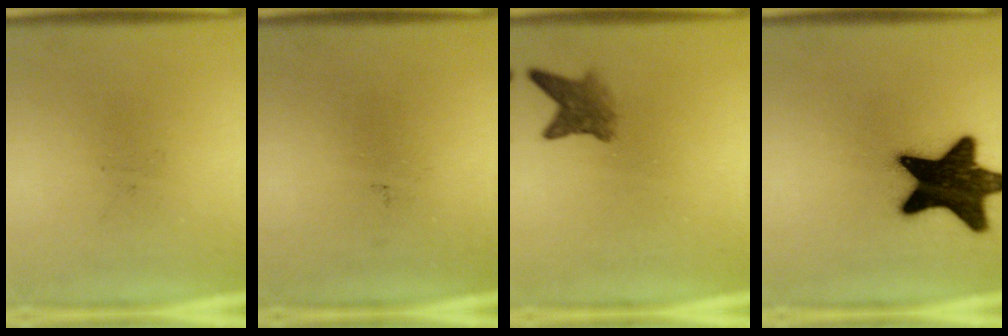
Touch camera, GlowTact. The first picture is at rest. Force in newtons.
{"total": 0.0}
{"total": 3.7}
{"total": 20.2}